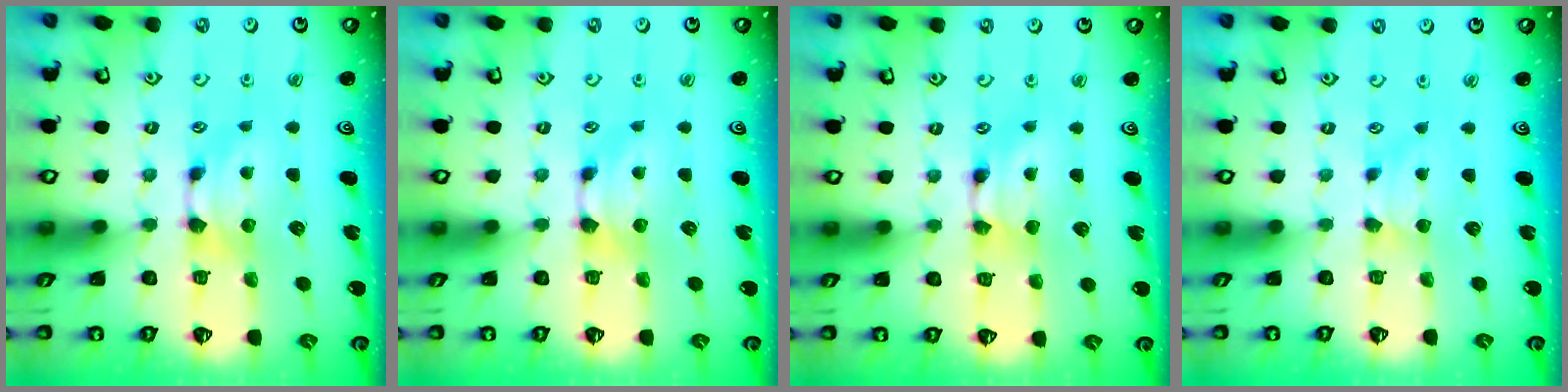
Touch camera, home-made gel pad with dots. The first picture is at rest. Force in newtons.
{"total": 0.0}
{"total": 1.7, "press": 1.7, "slide": 0.2}
{"total": 1.2, "press": 1.1, "slide": 0.4}